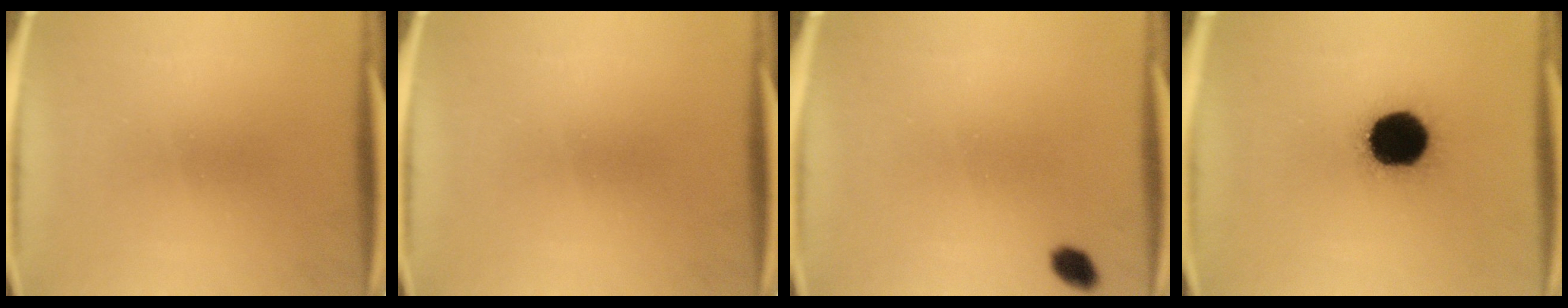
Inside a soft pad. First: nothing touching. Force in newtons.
{"total": 0.0}
{"total": 2.5}
{"total": 19.7}